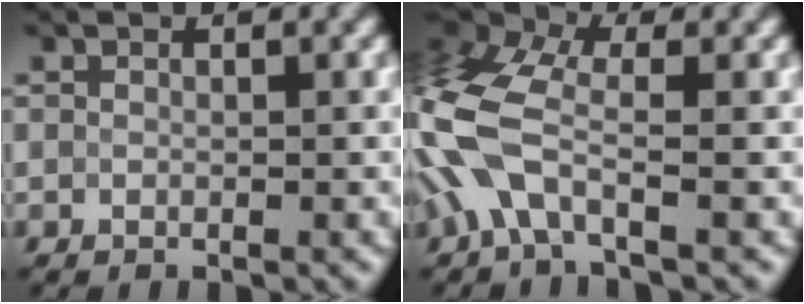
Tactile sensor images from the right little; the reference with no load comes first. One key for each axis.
{"total": 6.8, "fx": -2.5, "fy": 3.3, "fz": 5.4, "tx": -0.136, "ty": 0.016, "tz": -0.067}